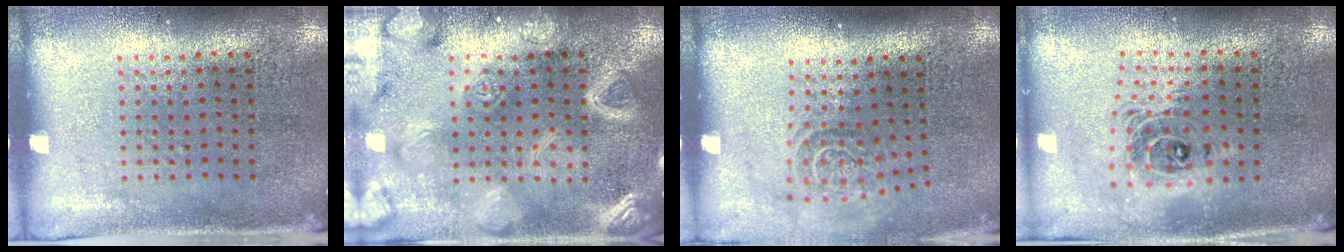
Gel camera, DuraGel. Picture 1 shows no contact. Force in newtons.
{"total": 5.9, "press": 5.8, "slide": 0.8}
{"total": 1.6, "press": 1.1, "slide": 1.1}
{"total": 2.0, "press": 1.5, "slide": 1.3}